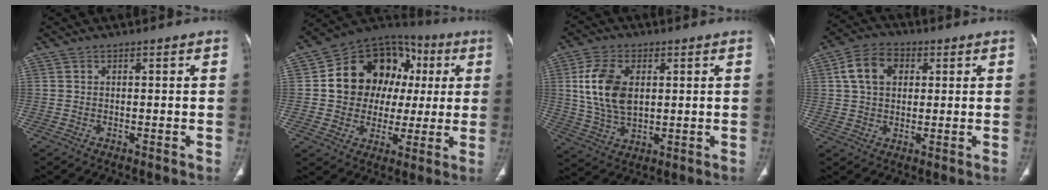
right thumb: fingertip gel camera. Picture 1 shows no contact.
{"total": 20.2, "force": [3.6, 16.0, 11.9], "torque": [-0.127, 0.039, 0.059]}
{"total": 11.8, "force": [2.3, 7.2, 9.1], "torque": [-0.176, -0.005, 0.048]}
{"total": 8.6, "force": [2.2, 6.3, 5.4], "torque": [-0.084, 0.011, 0.034]}